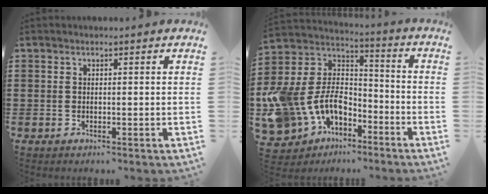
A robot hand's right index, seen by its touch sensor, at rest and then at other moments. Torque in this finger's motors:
{"motor_torque": [2.14, 0.00, 1.05, 0.21]}